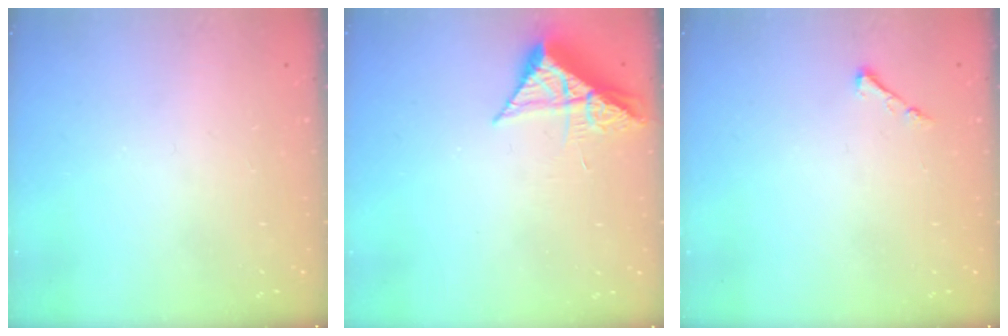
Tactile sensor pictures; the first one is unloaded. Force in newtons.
{"total": 7.0, "press": 7.0, "slide": 0.3}
{"total": 3.3, "press": 3.3, "slide": 0.6}